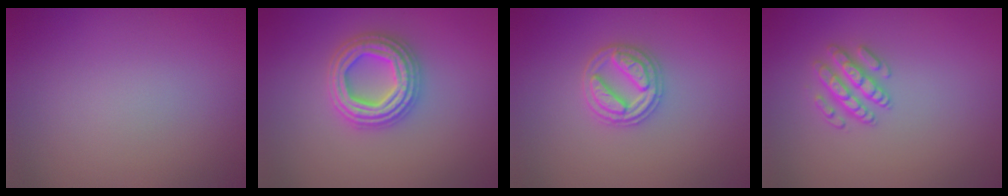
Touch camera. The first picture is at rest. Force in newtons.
{"total": 4.5, "press": 4.4, "slide": 0.8}
{"total": 3.0, "press": 2.9, "slide": 0.4}
{"total": 2.6, "press": 2.6, "slide": 0.5}